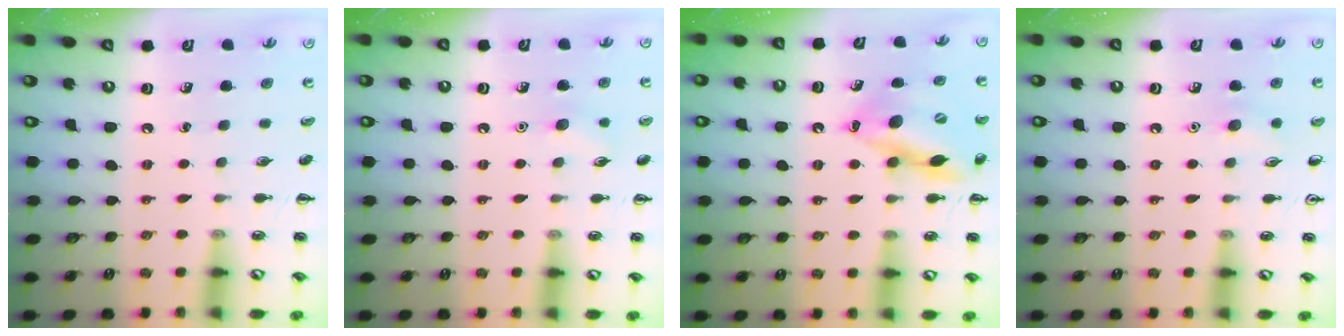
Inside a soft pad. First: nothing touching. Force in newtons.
{"total": 7.1, "press": 6.8, "slide": 2.0}
{"total": 16.0, "press": 15.7, "slide": 3.1}
{"total": 5.4, "press": 5.2, "slide": 1.6}